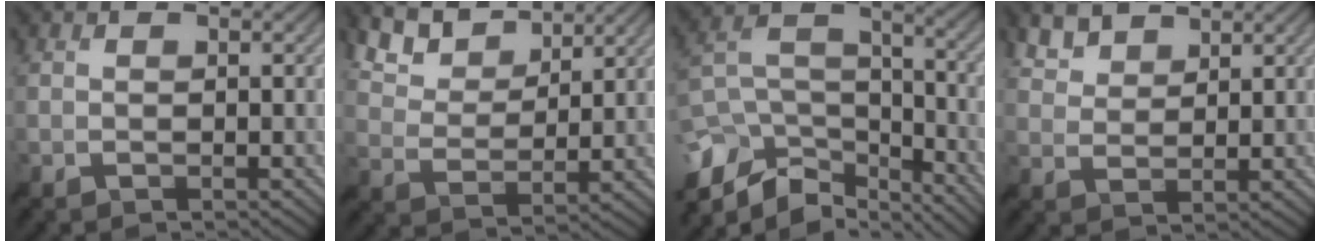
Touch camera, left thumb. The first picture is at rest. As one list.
[{"total": 8.6, "force": [6.8, 3.0, 4.3], "torque": [-0.109, 0.008, 0.128]}, {"total": 12.8, "force": [-7.9, 7.3, 6.9], "torque": [-0.177, -0.017, -0.136]}, {"total": 4.4, "force": [3.6, 1.8, 1.9], "torque": [-0.047, 0.006, 0.079]}]